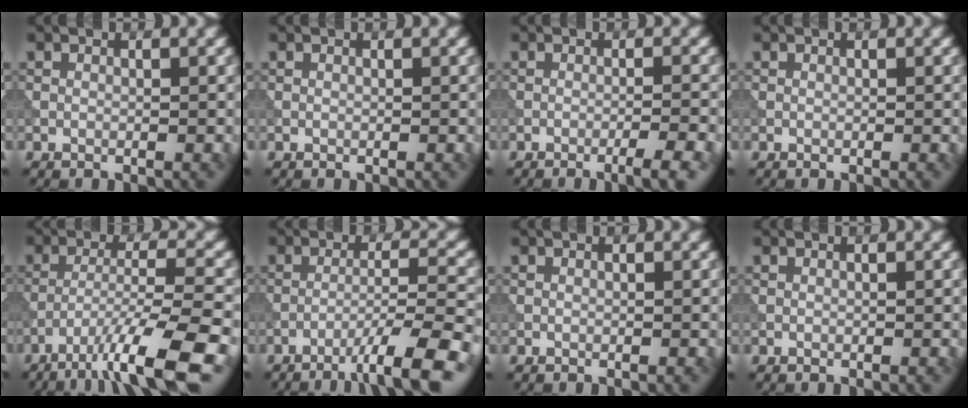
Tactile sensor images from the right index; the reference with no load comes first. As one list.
[{"total": 0.0}, {"total": 3.1, "force": [-1.9, 0.5, 2.5], "torque": [-0.038, 0.004, -0.029]}, {"total": 0.0}, {"total": 9.2, "force": [-6.1, 1.4, 6.7], "torque": [-0.108, 0.008, -0.100]}, {"total": 6.6, "force": [-4.3, 0.6, 4.9], "torque": [-0.076, 0.013, -0.064]}, {"total": 0.0}, {"total": 0.0}]